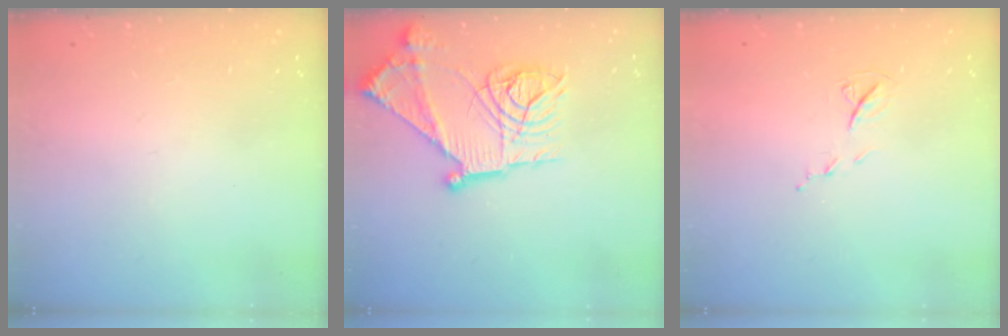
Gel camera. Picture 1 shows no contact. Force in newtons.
{"total": 22.2, "press": 22.1, "slide": 2.3}
{"total": 6.2, "press": 6.2, "slide": 0.7}